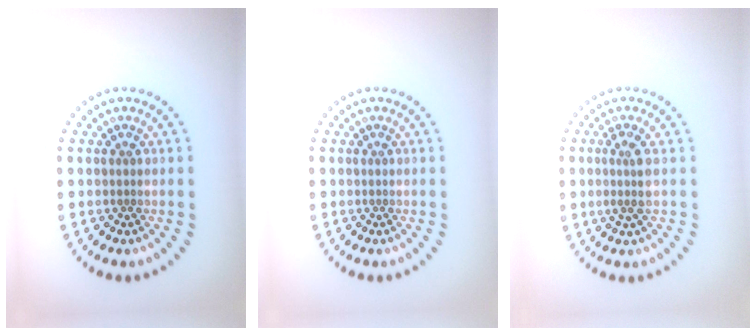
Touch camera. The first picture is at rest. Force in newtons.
{"total": 0.0}
{"total": 2.1, "press": 1.7, "slide": 1.2}